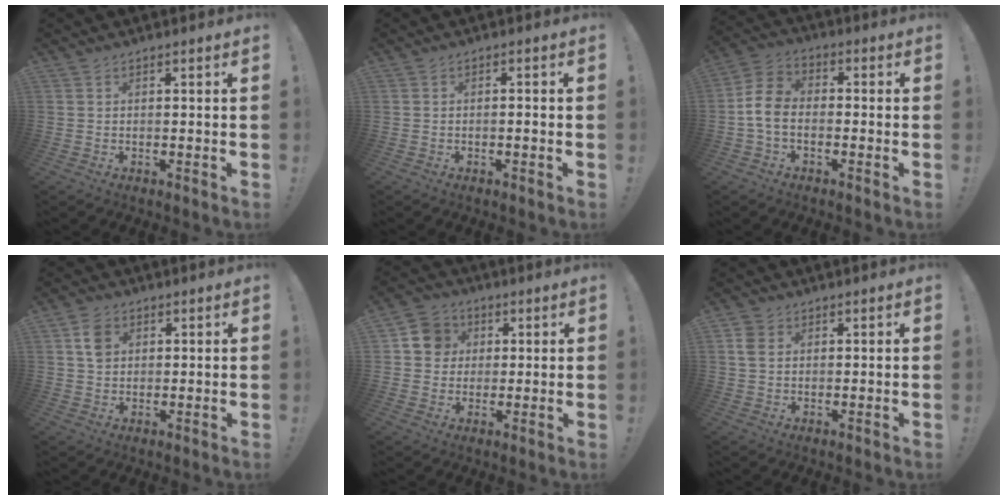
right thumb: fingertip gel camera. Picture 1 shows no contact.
{"total": 1.2, "force": [-0.7, -0.1, 0.9], "torque": [-0.014, 0.000, -0.012]}
{"total": 8.5, "force": [-2.0, 6.0, 5.8], "torque": [-0.111, 0.020, -0.031]}
{"total": 5.6, "force": [1.7, 4.3, 3.1], "torque": [-0.043, 0.004, 0.034]}
{"total": 9.1, "force": [2.0, 8.5, 2.6], "torque": [-0.031, 0.002, 0.044]}
{"total": 4.4, "force": [1.2, 3.4, 2.5], "torque": [-0.050, 0.004, 0.025]}